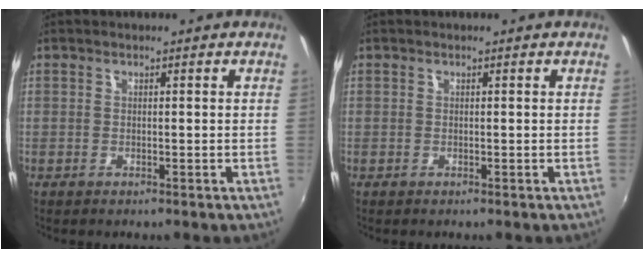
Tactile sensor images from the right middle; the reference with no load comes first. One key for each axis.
{"total": 0.0}